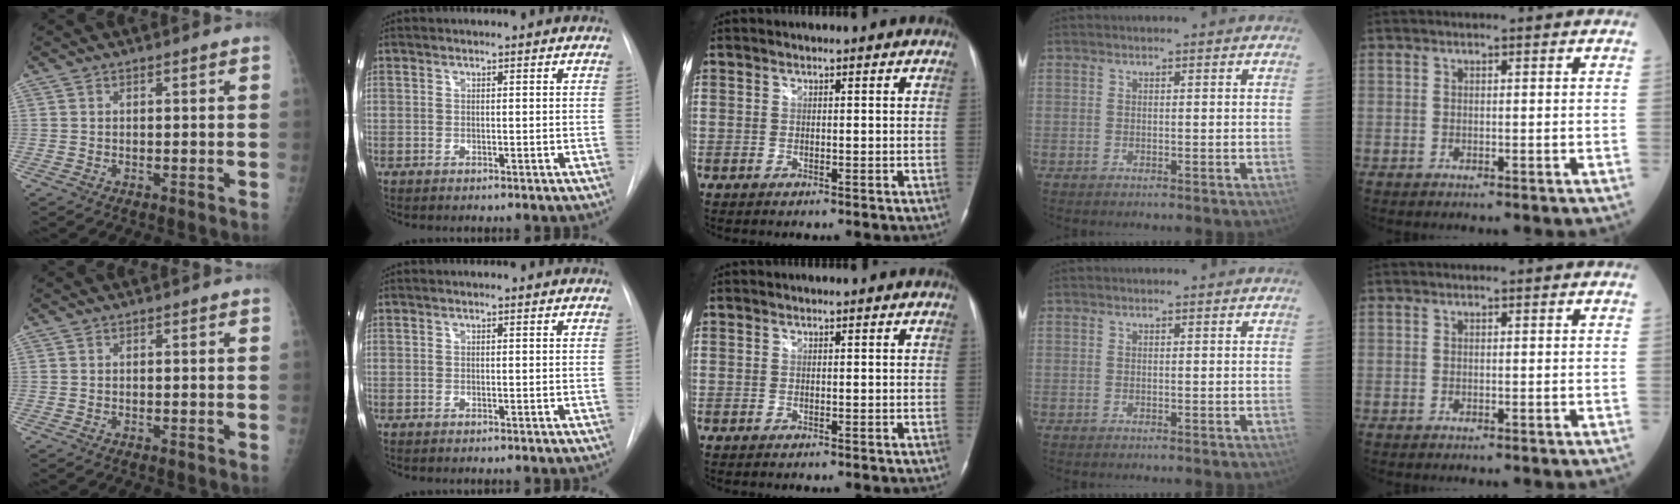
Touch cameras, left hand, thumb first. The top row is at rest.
{}